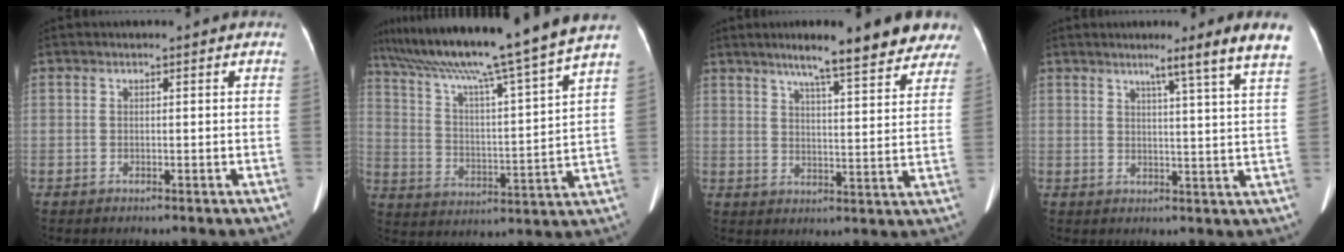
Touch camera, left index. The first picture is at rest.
{"total": 22.1, "force": [18.5, -2.4, 11.8], "torque": [-0.202, -0.019, 0.279]}
{"total": 14.9, "force": [11.7, 2.0, 9.0], "torque": [-0.109, 0.012, 0.146]}
{"total": 8.2, "force": [5.8, -2.0, 5.4], "torque": [-0.072, -0.011, 0.063]}